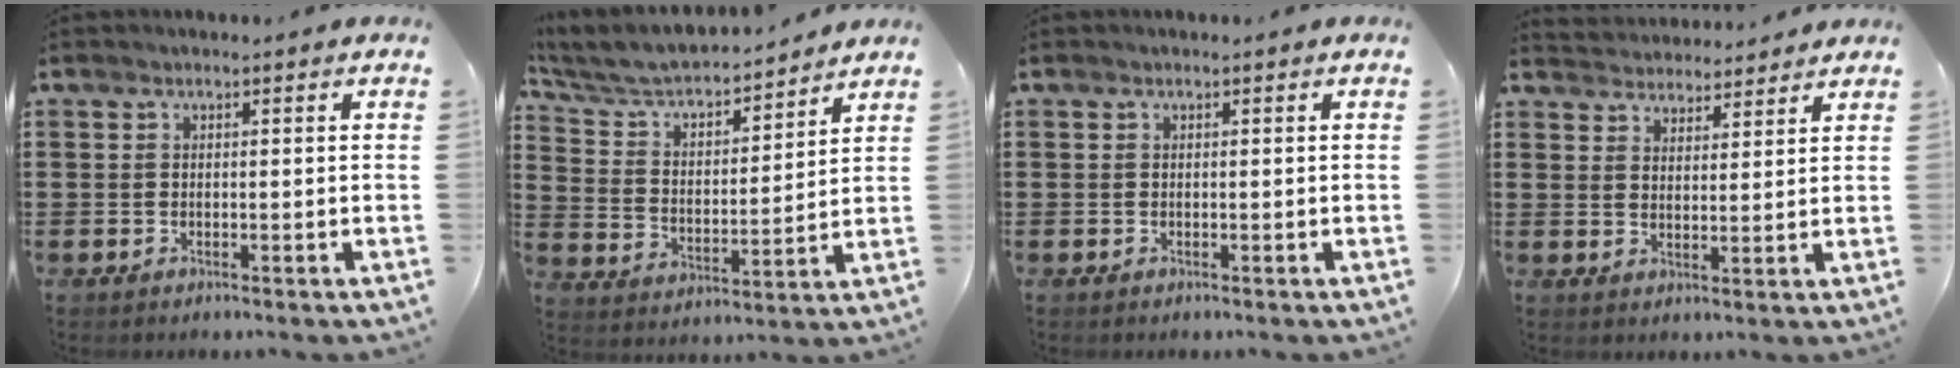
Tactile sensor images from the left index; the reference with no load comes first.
{"total": 5.5, "force": [5.0, 1.2, 1.9], "torque": [-0.061, -0.034, 0.079]}
{"total": 0.0}
{"total": 3.4, "force": [3.3, 0.5, -0.6], "torque": [-0.003, -0.012, 0.062]}